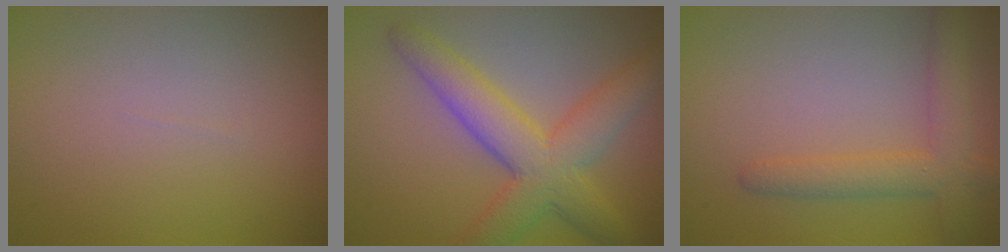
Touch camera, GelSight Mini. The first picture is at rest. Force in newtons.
{"total": 6.8, "press": 6.8, "slide": 0.1}
{"total": 3.6, "press": 3.6, "slide": 0.1}